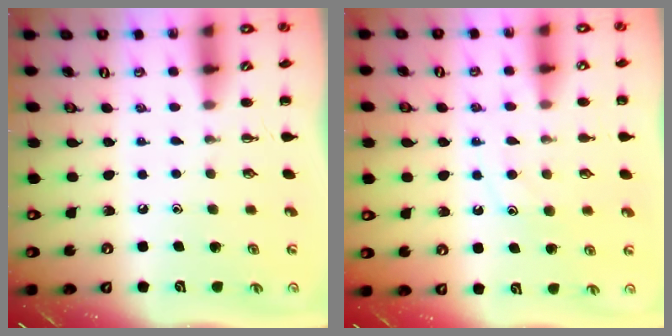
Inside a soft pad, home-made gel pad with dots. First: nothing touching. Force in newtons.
{"total": 11.3, "press": 11.3, "slide": 1.0}